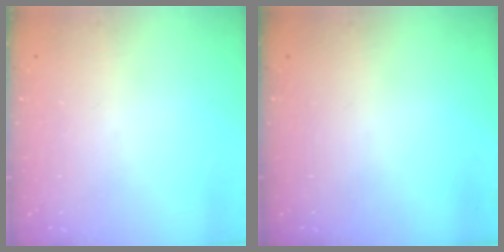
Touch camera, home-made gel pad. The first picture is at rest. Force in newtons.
{"total": 0.0}